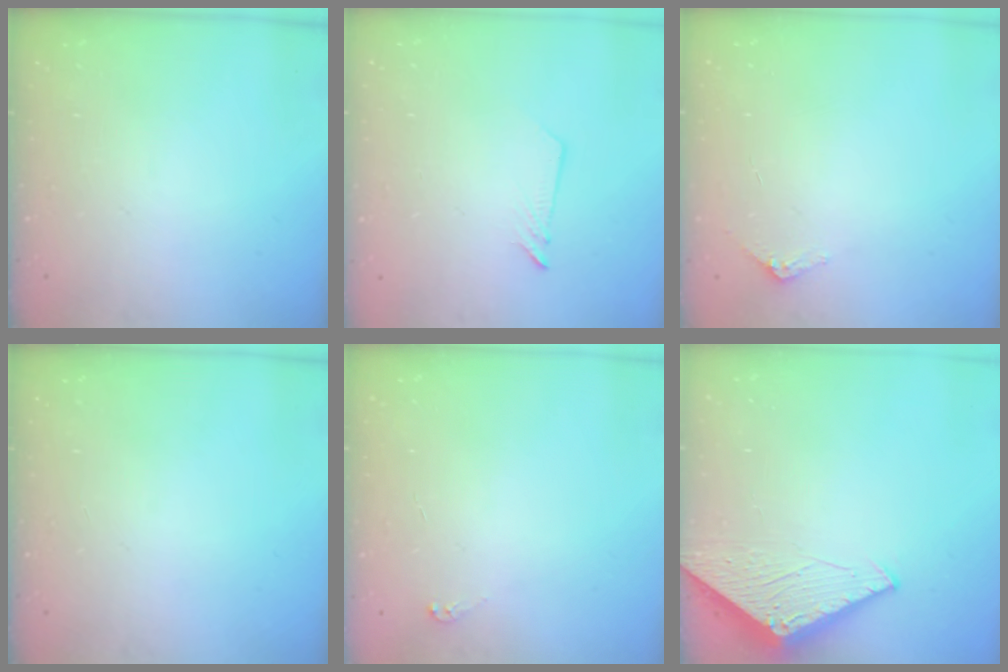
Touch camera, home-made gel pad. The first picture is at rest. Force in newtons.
{"total": 2.9, "press": 2.9, "slide": 0.3}
{"total": 3.2, "press": 3.2, "slide": 0.2}
{"total": 0.0}
{"total": 3.7, "press": 3.7, "slide": 0.4}
{"total": 2.8, "press": 2.8, "slide": 0.2}